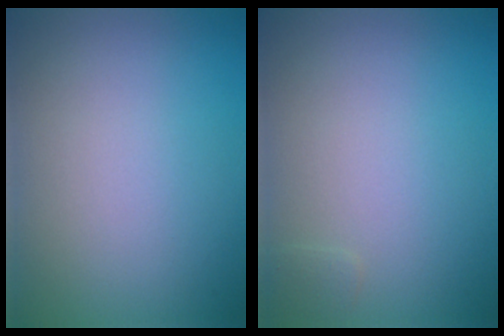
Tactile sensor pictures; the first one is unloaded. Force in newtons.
{"total": 0.5, "press": 0.5, "slide": 0.0}